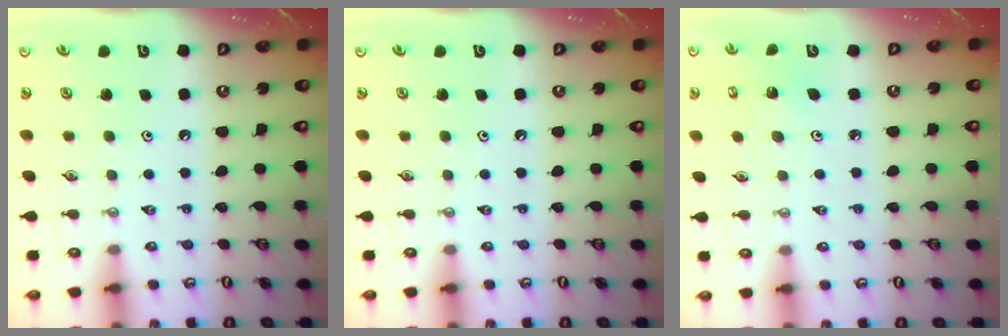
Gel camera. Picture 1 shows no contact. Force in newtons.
{"total": 0.0}
{"total": 1.9, "press": 1.9, "slide": 0.1}